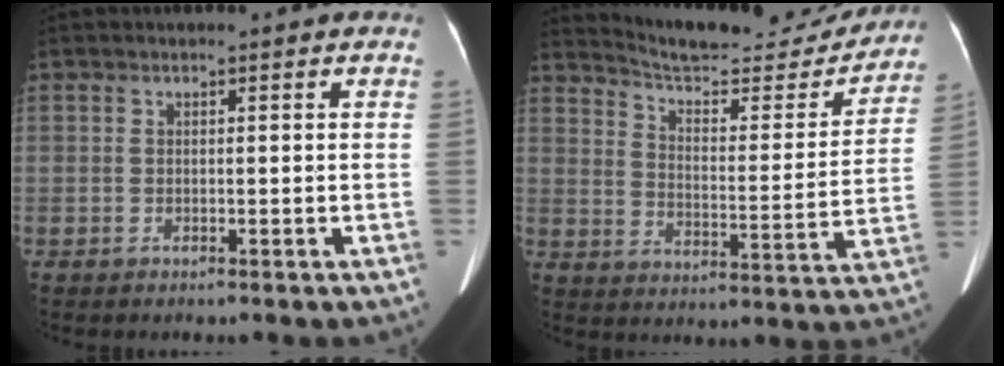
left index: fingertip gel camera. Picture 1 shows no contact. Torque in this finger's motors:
{"motor_torque": [0.84, -1.30, 0.00, 0.05]}